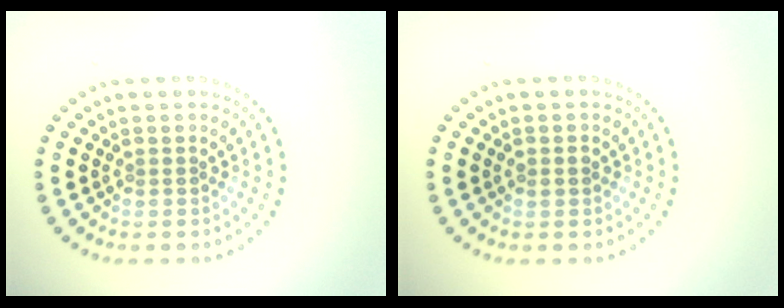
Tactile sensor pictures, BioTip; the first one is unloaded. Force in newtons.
{"total": 1.1, "press": 1.1, "slide": 0.1}